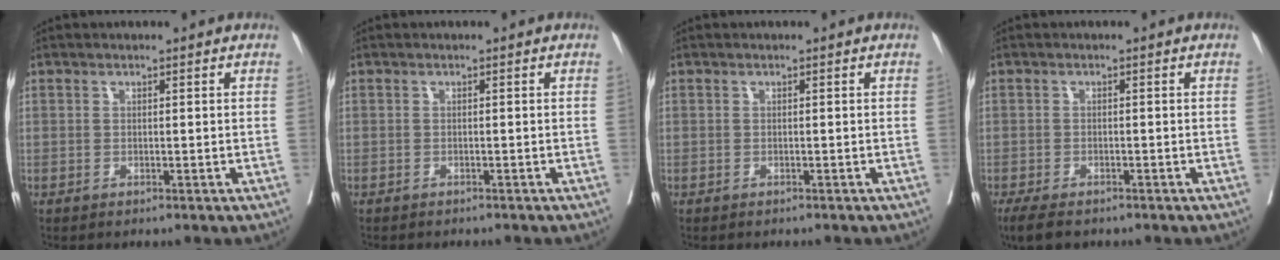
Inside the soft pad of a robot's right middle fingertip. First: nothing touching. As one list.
[{"total": 3.0, "force": [-2.7, 0.6, 1.0], "torque": [-0.016, -0.005, -0.033]}, {"total": 0.9, "force": [-0.9, 0.2, 0.2], "torque": [-0.006, -0.002, -0.015]}, {"total": 4.6, "force": [-3.6, 1.6, 2.5], "torque": [-0.044, -0.011, -0.055]}]